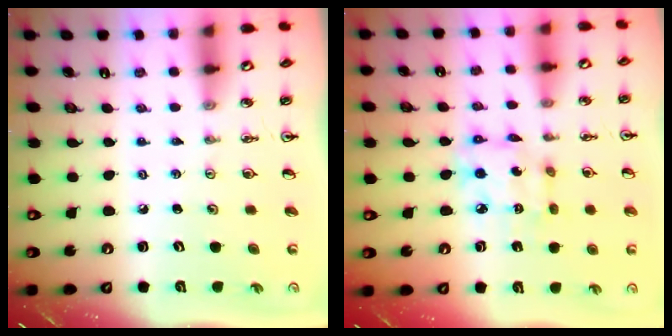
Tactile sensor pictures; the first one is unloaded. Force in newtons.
{"total": 8.2, "press": 8.1, "slide": 0.4}